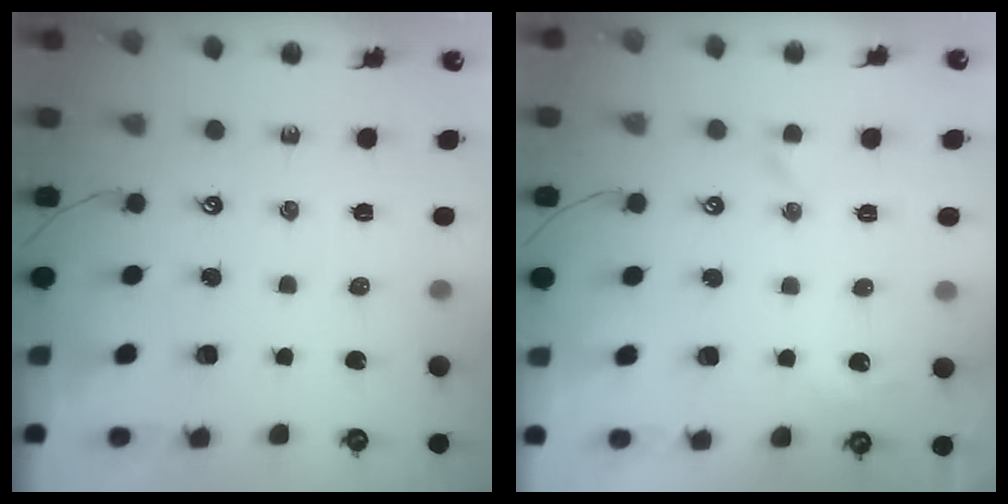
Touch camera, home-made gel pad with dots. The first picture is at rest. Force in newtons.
{"total": 2.7, "press": 2.6, "slide": 0.6}